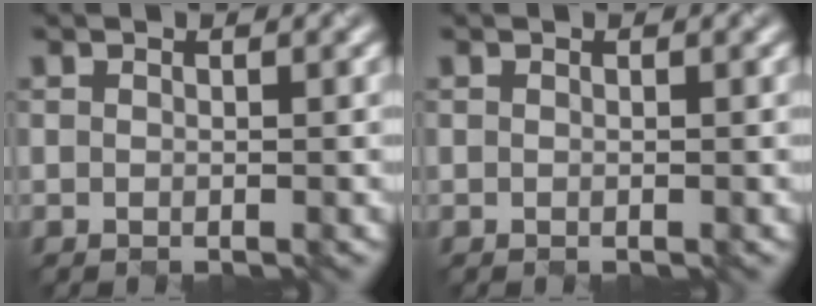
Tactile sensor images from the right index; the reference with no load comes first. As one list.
[{"total": 0.0}]